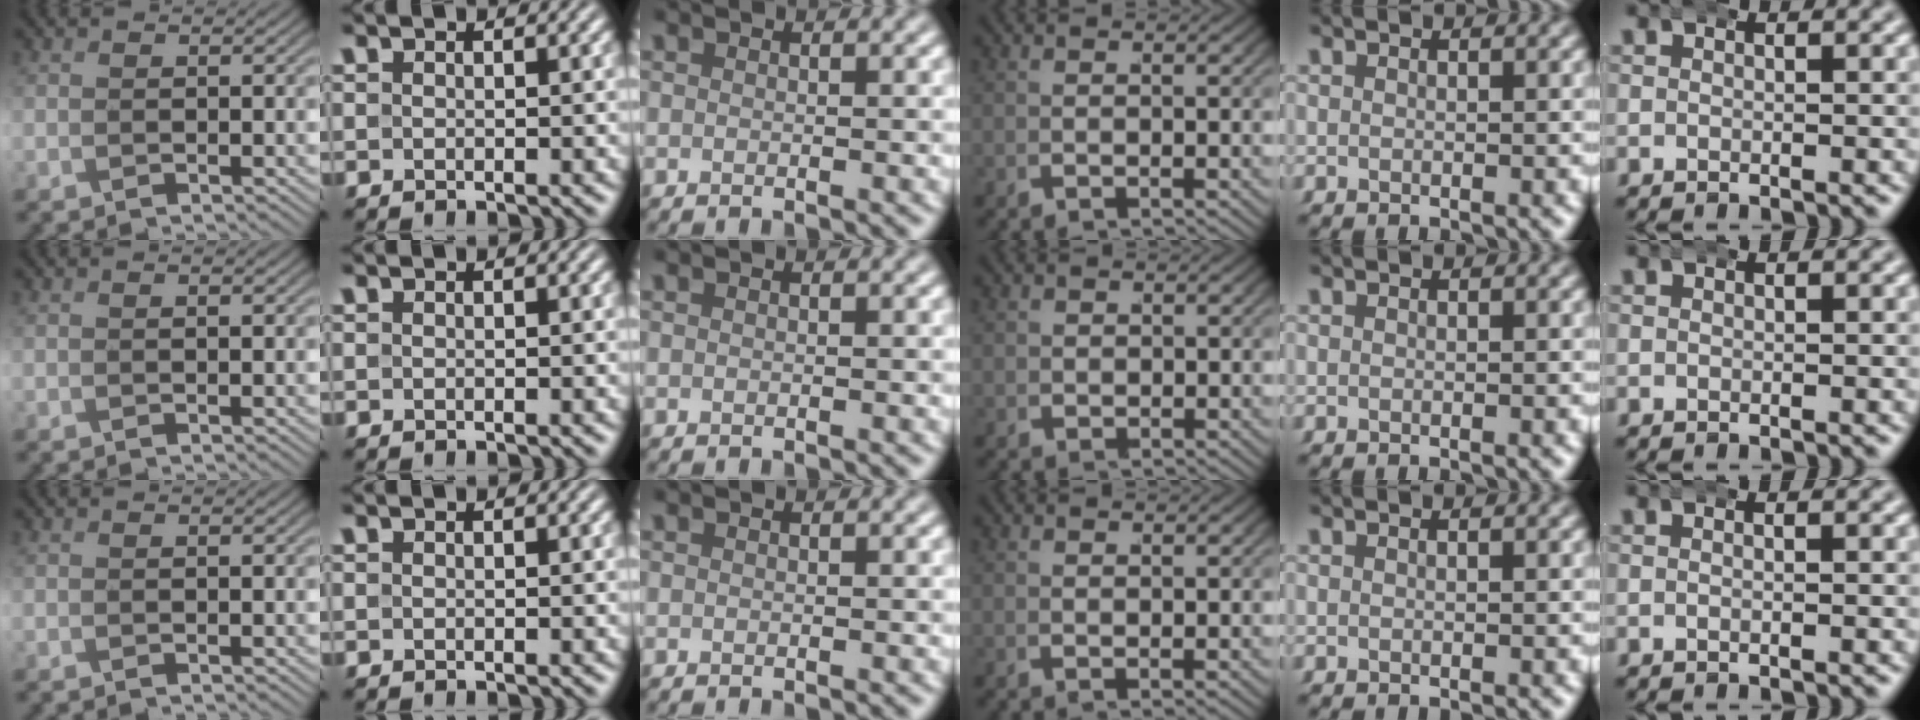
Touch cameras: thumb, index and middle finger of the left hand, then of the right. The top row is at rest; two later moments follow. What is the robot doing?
{"motion": "wrap", "object": "bandana"}